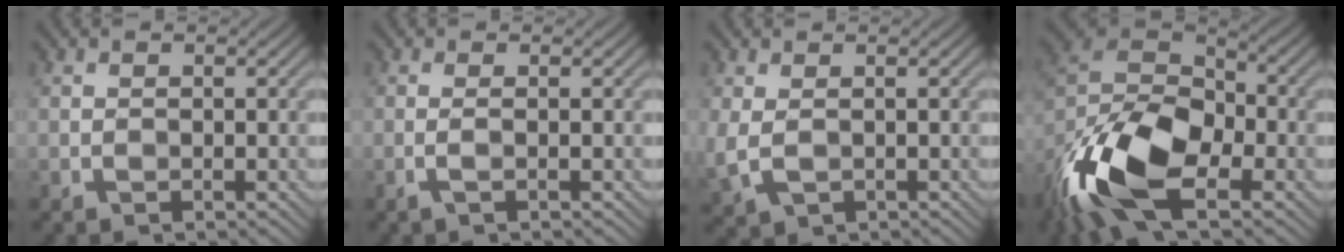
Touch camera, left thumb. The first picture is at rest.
{"total": 1.3, "force": [-0.2, 0.1, 1.2], "torque": [-0.023, 0.005, -0.010]}
{"total": 3.8, "force": [0.1, 2.5, 2.9], "torque": [-0.090, -0.008, 0.003]}
{"total": 16.4, "force": [-8.5, 8.0, 11.6], "torque": [-0.261, -0.023, -0.174]}